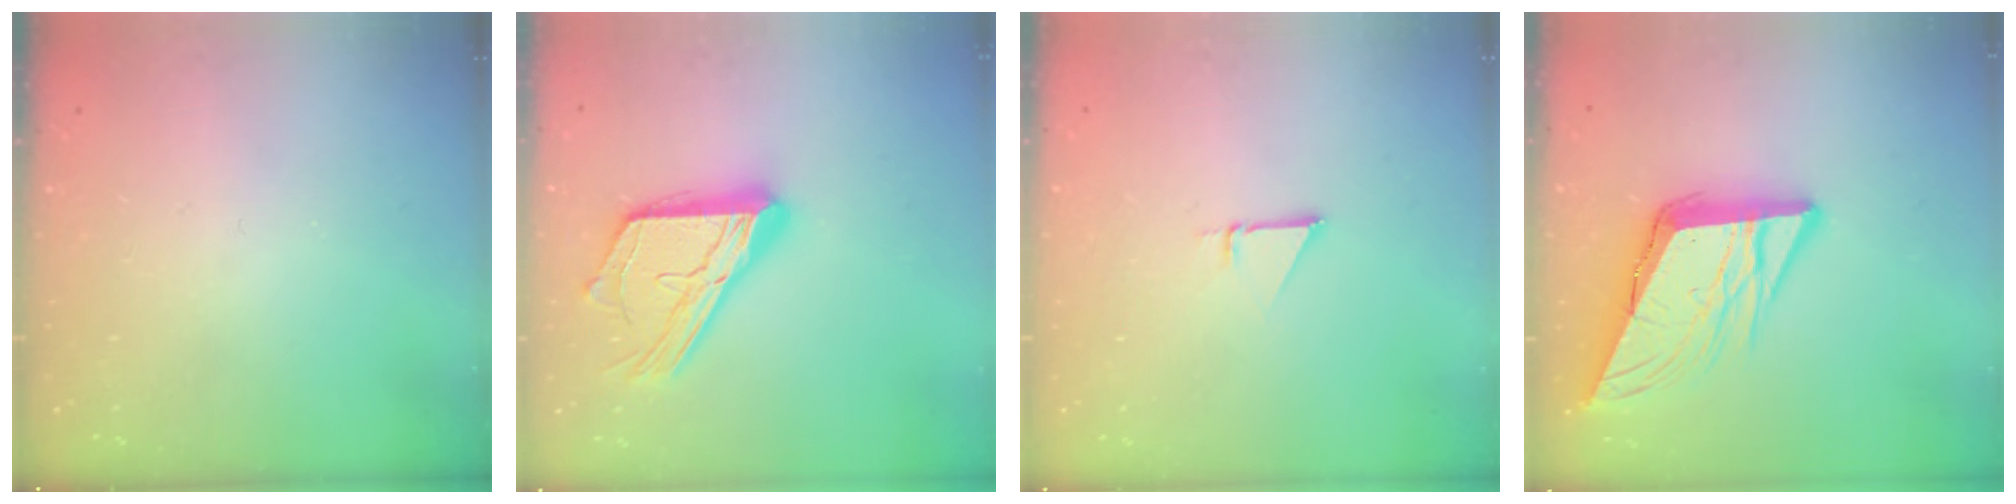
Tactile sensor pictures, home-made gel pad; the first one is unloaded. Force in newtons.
{"total": 20.1, "press": 20.1, "slide": 1.7}
{"total": 1.4, "press": 1.4, "slide": 0.0}
{"total": 12.9, "press": 12.7, "slide": 2.0}